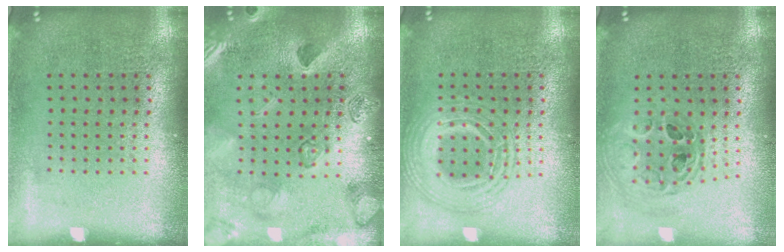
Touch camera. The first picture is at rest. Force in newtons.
{"total": 2.1, "press": 2.1, "slide": 0.3}
{"total": 2.6, "press": 2.6, "slide": 0.3}
{"total": 0.8, "press": 0.8, "slide": 0.1}